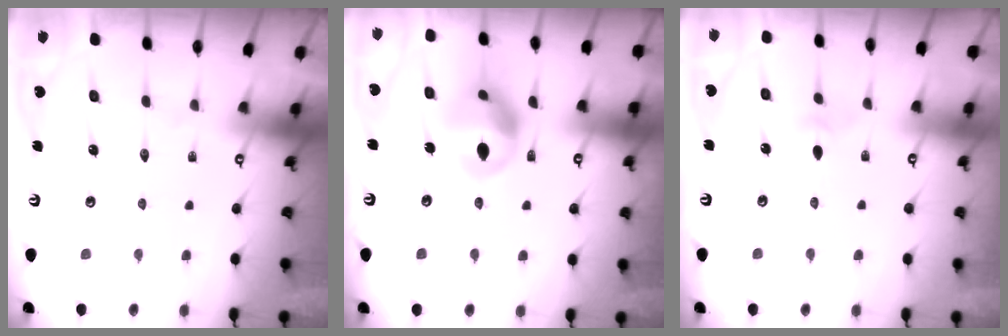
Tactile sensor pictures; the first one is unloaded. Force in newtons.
{"total": 14.6, "press": 13.8, "slide": 4.8}
{"total": 3.6, "press": 3.5, "slide": 0.8}